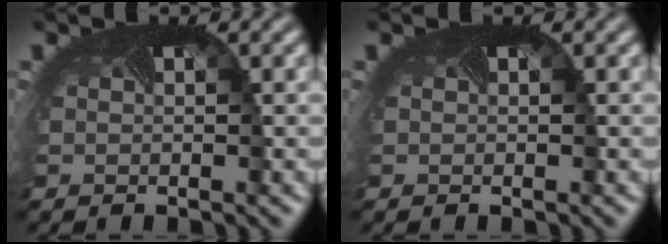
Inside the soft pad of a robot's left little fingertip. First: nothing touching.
{"total": 0.0}